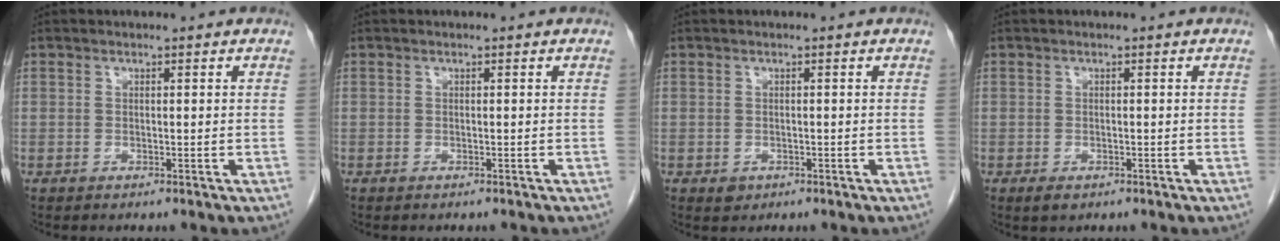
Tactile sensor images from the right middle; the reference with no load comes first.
{"total": 0.8, "force": [-0.7, 0.3, 0.3], "torque": [-0.009, -0.001, -0.010]}
{"total": 1.2, "force": [-0.5, 1.0, 0.4], "torque": [-0.006, 0.002, -0.002]}
{"total": 1.4, "force": [-0.8, 0.8, 0.9], "torque": [-0.019, -0.001, -0.008]}